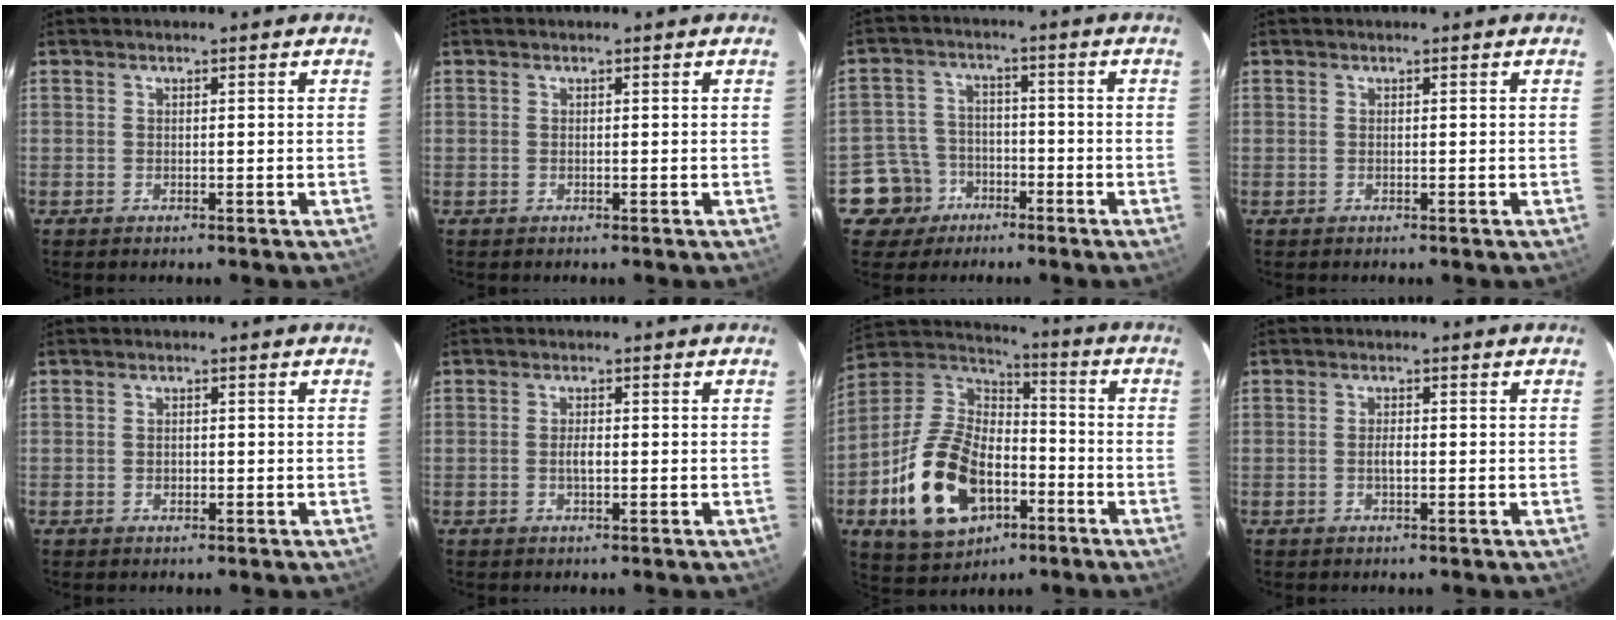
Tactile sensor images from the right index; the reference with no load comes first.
{"total": 0.0}
{"total": 7.4, "force": [-4.2, 6.1, 0.5], "torque": [-0.037, 0.027, -0.068]}
{"total": 0.0}
{"total": 1.1, "force": [-0.2, 1.0, 0.5], "torque": [-0.008, 0.001, -0.003]}
{"total": 1.8, "force": [-0.3, 0.7, 1.6], "torque": [-0.031, 0.001, -0.007]}
{"total": 21.6, "force": [-7.9, 13.8, 14.6], "torque": [-0.326, 0.008, -0.121]}
{"total": 1.6, "force": [-0.4, 0.6, 1.5], "torque": [-0.028, 0.002, -0.008]}